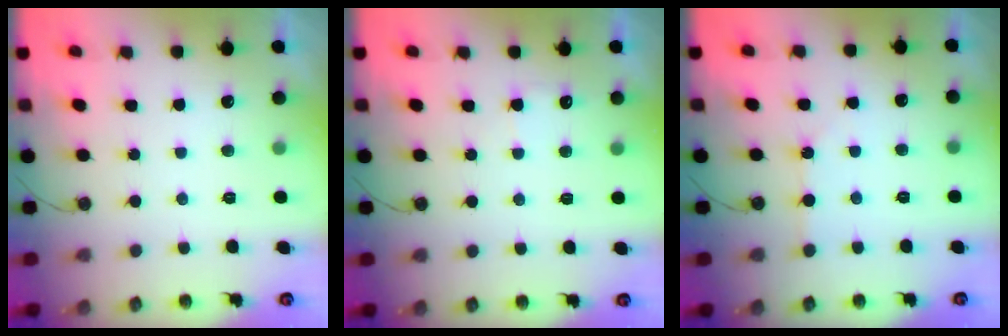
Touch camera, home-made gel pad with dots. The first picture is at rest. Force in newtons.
{"total": 3.9, "press": 3.9, "slide": 0.5}
{"total": 2.7, "press": 2.7, "slide": 0.3}